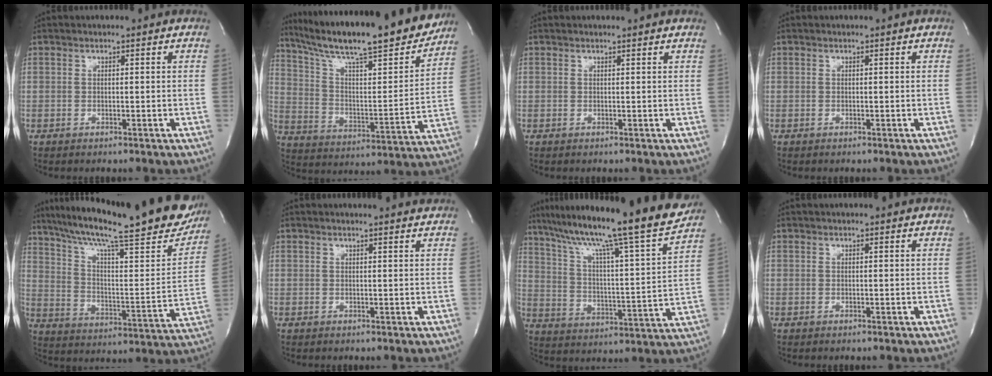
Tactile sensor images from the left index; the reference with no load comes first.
{"total": 25.4, "force": [21.9, 2.0, 12.7], "torque": [-0.221, -0.035, 0.328]}
{"total": 1.3, "force": [1.2, -0.3, 0.3], "torque": [-0.018, -0.001, 0.017]}
{"total": 0.0}
{"total": 31.5, "force": [24.6, 5.2, 19.0], "torque": [-0.305, -0.022, 0.335]}
{"total": 3.9, "force": [3.7, -0.2, 1.1], "torque": [-0.019, -0.002, 0.034]}
{"total": 24.8, "force": [20.7, -0.2, 13.8], "torque": [-0.236, -0.035, 0.301]}
{"total": 1.4, "force": [1.2, 0.1, 0.6], "torque": [-0.010, 0.015, 0.015]}